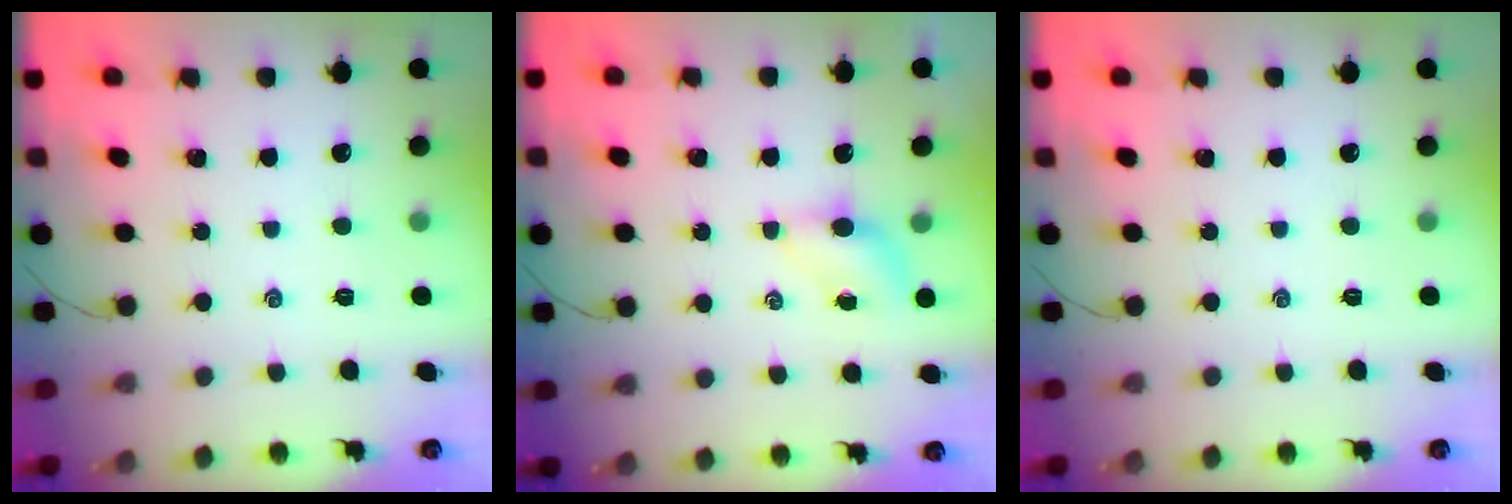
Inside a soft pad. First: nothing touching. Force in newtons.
{"total": 4.0, "press": 3.9, "slide": 1.2}
{"total": 0.0}